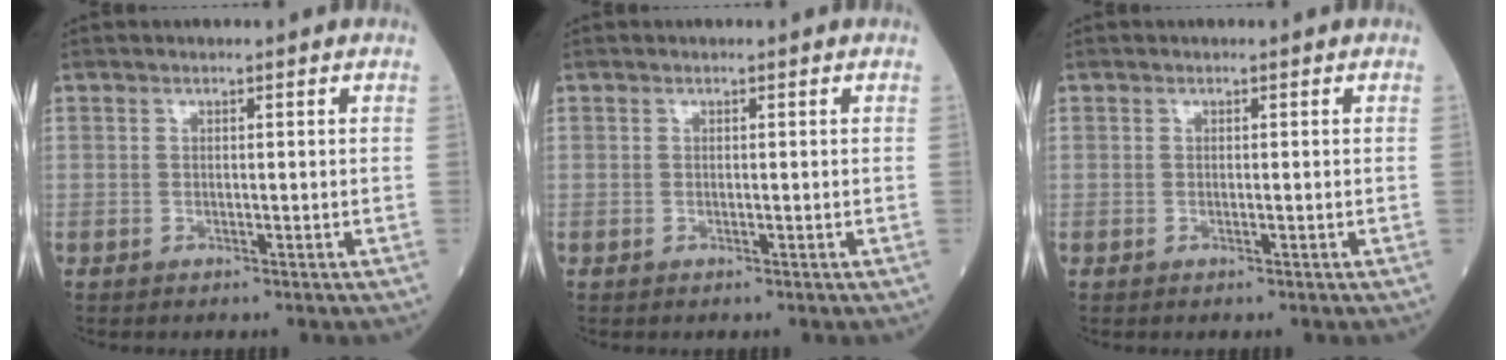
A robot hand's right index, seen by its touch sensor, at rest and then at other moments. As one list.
[{"total": 0.0}, {"total": 0.0}]